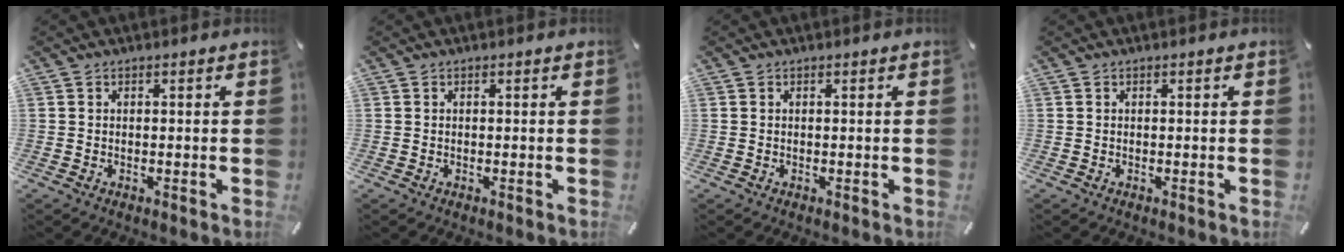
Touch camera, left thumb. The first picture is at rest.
{"total": 0.0}
{"total": 0.0}
{"total": 0.0}